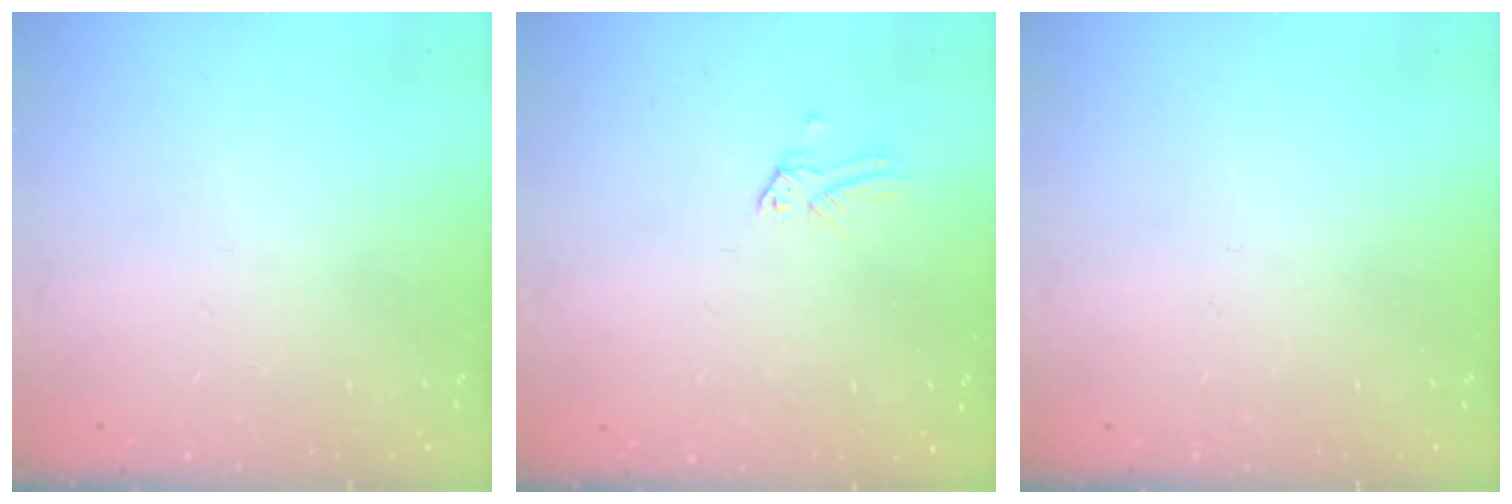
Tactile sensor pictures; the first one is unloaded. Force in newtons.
{"total": 0.0}
{"total": 0.0}